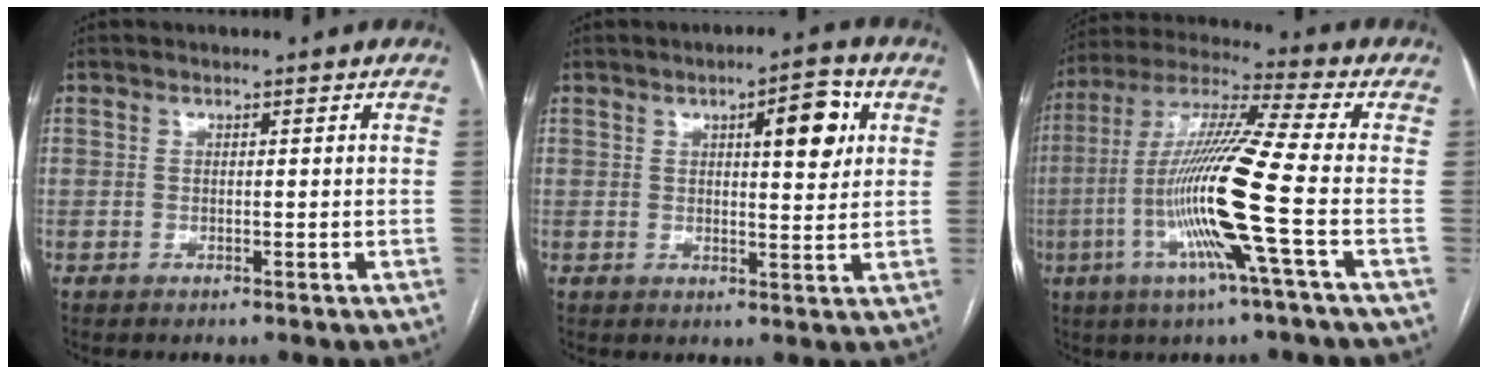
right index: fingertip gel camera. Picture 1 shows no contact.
{"total": 7.2, "force": [2.6, 1.9, 6.4], "torque": [-0.089, 0.007, 0.033]}
{"total": 16.3, "force": [-4.2, -1.4, 15.7], "torque": [-0.312, -0.010, -0.092]}